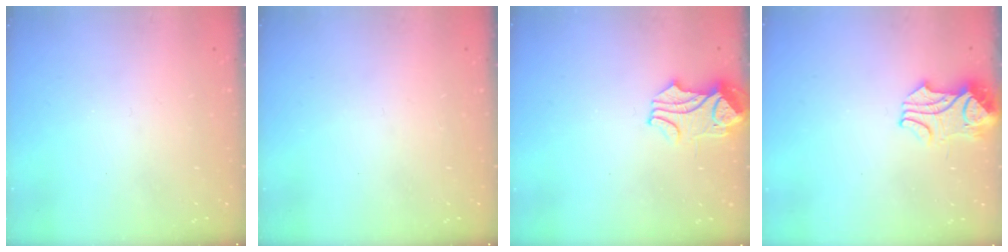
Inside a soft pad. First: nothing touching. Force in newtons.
{"total": 0.0}
{"total": 1.7, "press": 1.2, "slide": 1.1}
{"total": 2.4, "press": 2.3, "slide": 0.6}